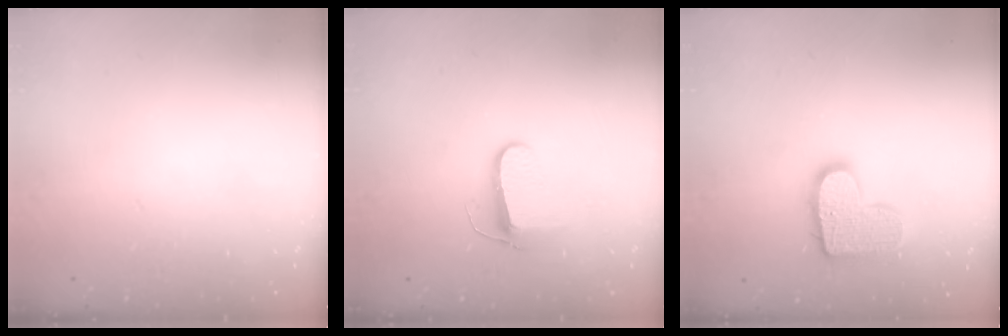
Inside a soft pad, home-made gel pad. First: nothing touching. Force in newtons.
{"total": 8.1, "press": 8.1, "slide": 0.9}
{"total": 13.5, "press": 13.5, "slide": 0.8}